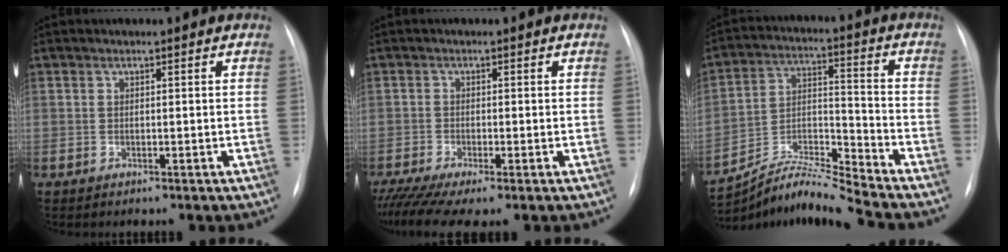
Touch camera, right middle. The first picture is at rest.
{"total": 6.6, "force": [-4.7, 0.8, 4.5], "torque": [-0.081, -0.015, -0.081]}
{"total": 10.3, "force": [-9.9, -2.5, 1.5], "torque": [-0.033, 0.017, -0.182]}